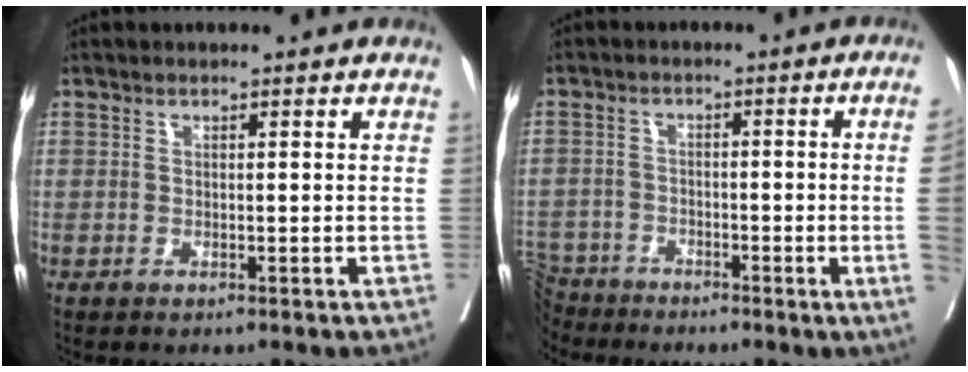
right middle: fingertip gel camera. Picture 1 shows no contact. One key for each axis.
{"total": 6.9, "fx": -4.9, "fy": 0.1, "fz": 4.8, "tx": -0.083, "ty": 0.014, "tz": -0.085}